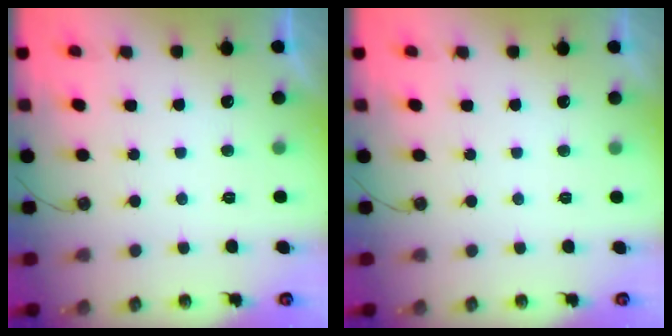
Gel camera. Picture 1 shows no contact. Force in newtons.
{"total": 0.0}